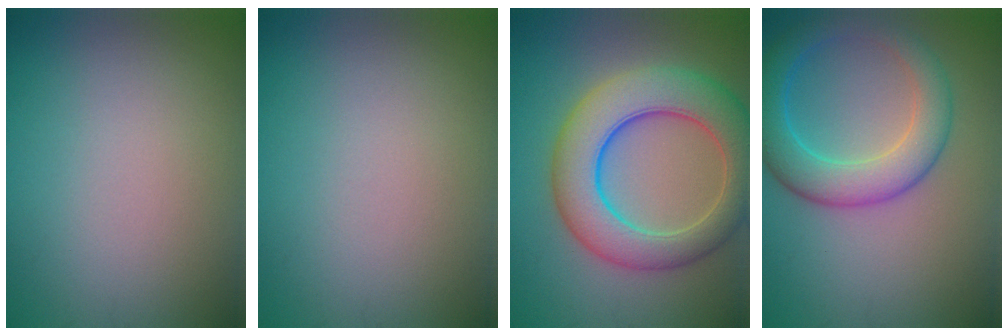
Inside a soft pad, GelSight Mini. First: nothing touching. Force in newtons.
{"total": 0.0}
{"total": 9.0, "press": 9.0, "slide": 0.2}
{"total": 5.7, "press": 5.7, "slide": 0.2}